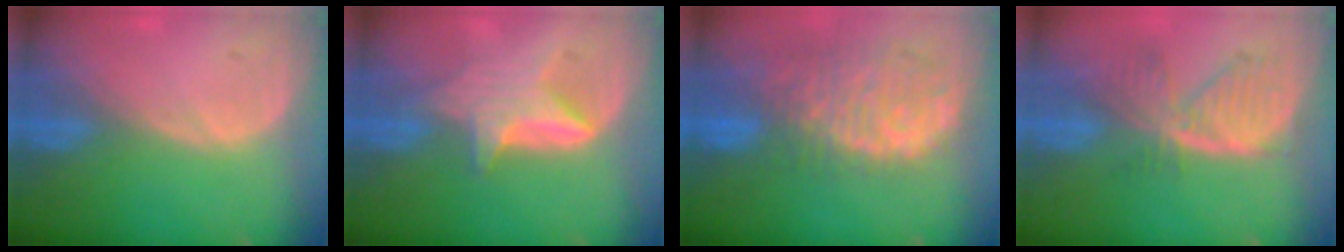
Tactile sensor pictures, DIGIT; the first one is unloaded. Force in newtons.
{"total": 5.8, "press": 5.6, "slide": 1.5}
{"total": 11.5, "press": 9.7, "slide": 6.3}
{"total": 7.6, "press": 6.7, "slide": 3.7}